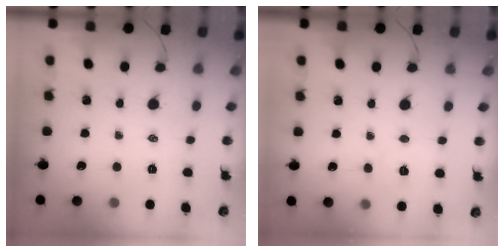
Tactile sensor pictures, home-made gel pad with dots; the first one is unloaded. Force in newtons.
{"total": 4.8, "press": 4.7, "slide": 1.0}